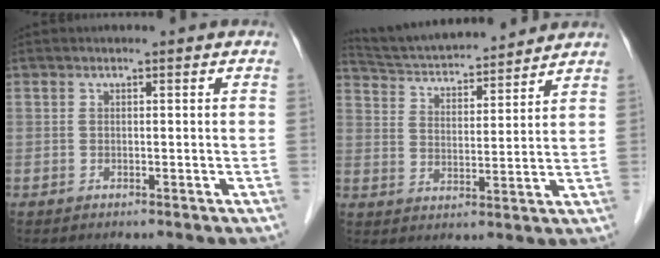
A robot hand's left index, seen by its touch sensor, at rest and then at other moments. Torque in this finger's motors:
{"motor_torque": [-0.78, -1.36, 0.22, 0.07]}